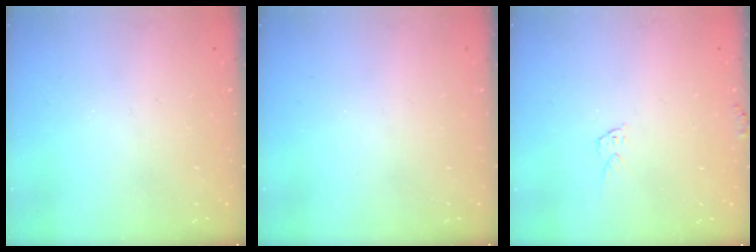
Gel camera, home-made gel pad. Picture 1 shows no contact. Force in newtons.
{"total": 0.0}
{"total": 6.0, "press": 6.0, "slide": 0.2}